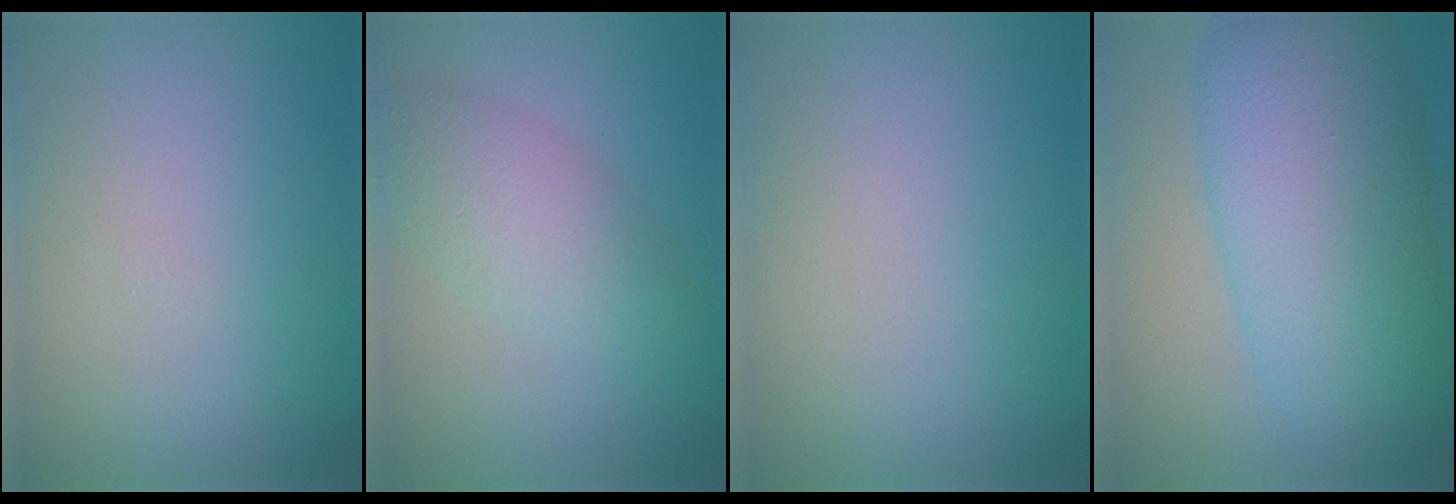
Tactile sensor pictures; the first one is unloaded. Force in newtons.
{"total": 4.0, "press": 4.0, "slide": 0.0}
{"total": 0.0}
{"total": 11.1, "press": 11.1, "slide": 0.2}